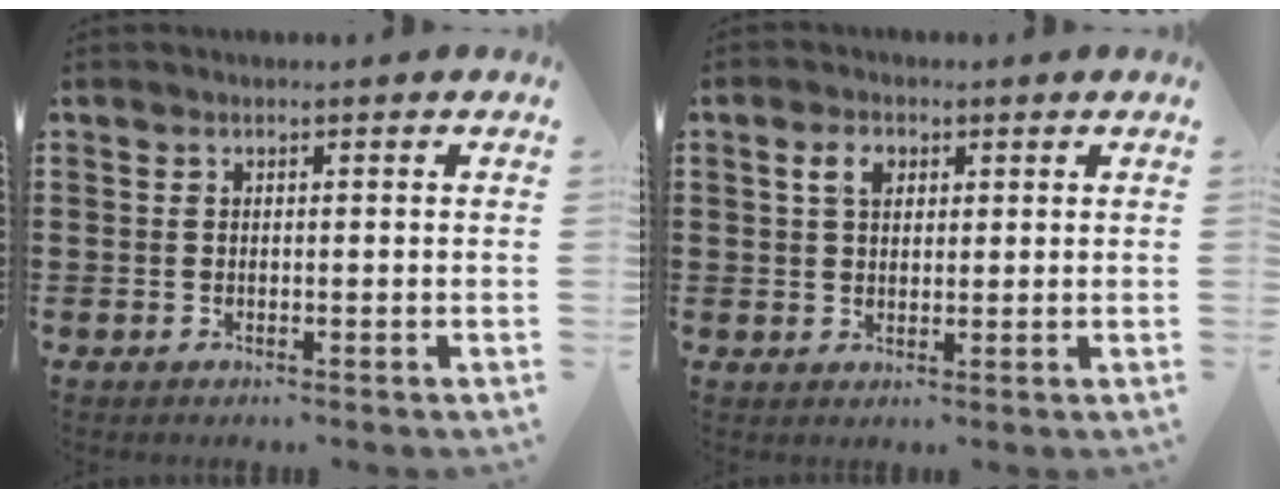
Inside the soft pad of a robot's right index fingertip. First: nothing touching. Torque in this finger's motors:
{"motor_torque": [0.31, -0.14, 0.26, 0.06]}